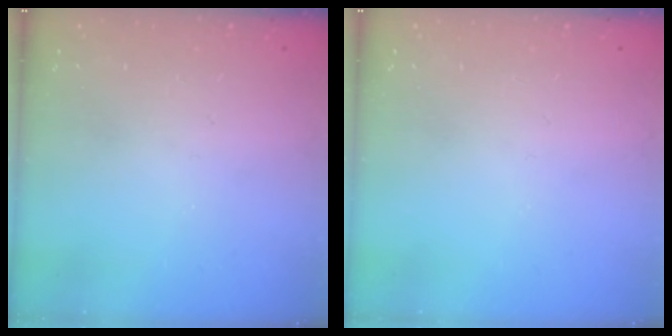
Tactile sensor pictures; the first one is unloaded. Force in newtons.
{"total": 0.0}